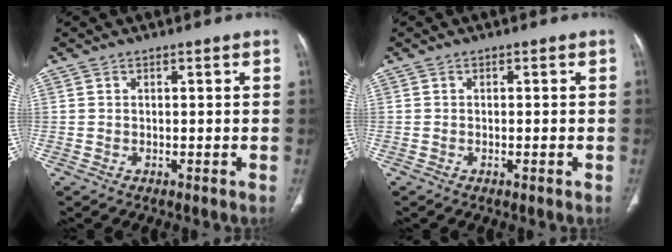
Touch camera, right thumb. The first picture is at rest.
{"total": 0.8, "force": [-0.3, 0.1, 0.7], "torque": [-0.013, 0.000, -0.004]}